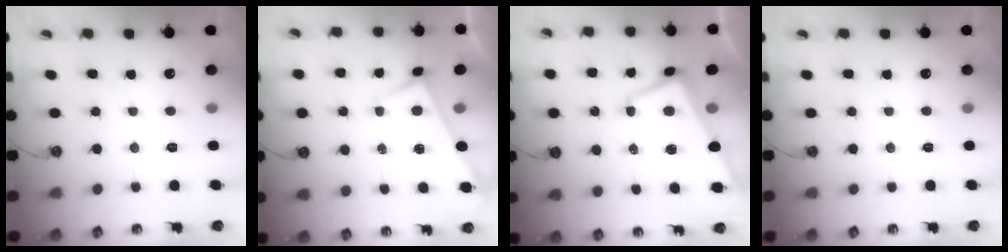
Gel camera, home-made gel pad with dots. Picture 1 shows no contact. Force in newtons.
{"total": 3.1, "press": 3.1, "slide": 0.3}
{"total": 1.1, "press": 0.7, "slide": 0.8}
{"total": 0.0}